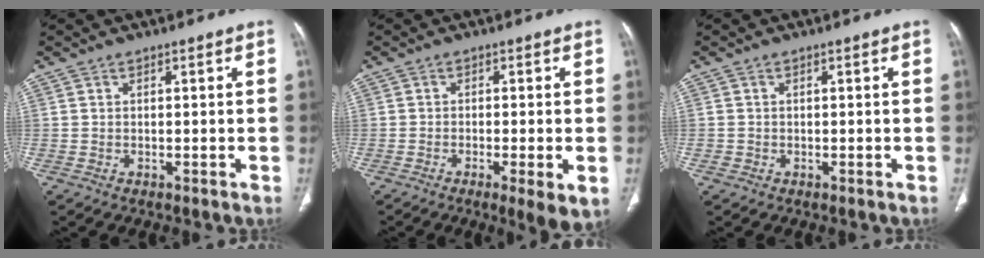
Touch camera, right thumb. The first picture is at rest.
{"total": 6.1, "force": [-2.1, 1.1, 5.6], "torque": [-0.092, -0.014, -0.034]}
{"total": 0.6, "force": [-0.1, 0.6, 0.1], "torque": [0.001, 0.004, -0.002]}